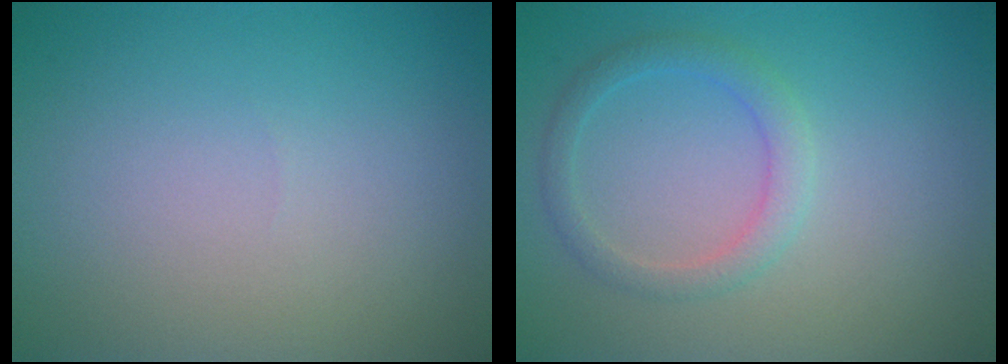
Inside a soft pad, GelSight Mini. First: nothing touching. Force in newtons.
{"total": 2.2, "press": 2.2, "slide": 0.1}